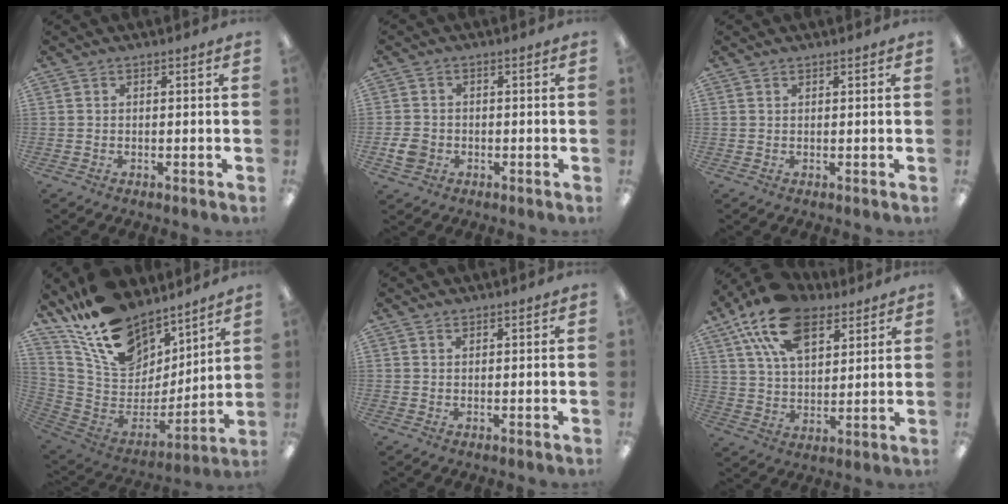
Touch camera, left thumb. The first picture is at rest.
{"total": 3.9, "force": [-1.0, 3.4, 1.7], "torque": [-0.024, 0.002, -0.019]}
{"total": 0.5, "force": [0.5, 0.2, 0.1], "torque": [-0.002, 0.002, 0.009]}
{"total": 20.0, "force": [14.8, 10.6, 8.3], "torque": [-0.172, -0.097, 0.274]}
{"total": 0.8, "force": [0.8, 0.3, 0.1], "torque": [-0.003, 0.000, 0.014]}
{"total": 17.8, "force": [10.5, 9.7, 10.6], "torque": [-0.192, -0.031, 0.191]}